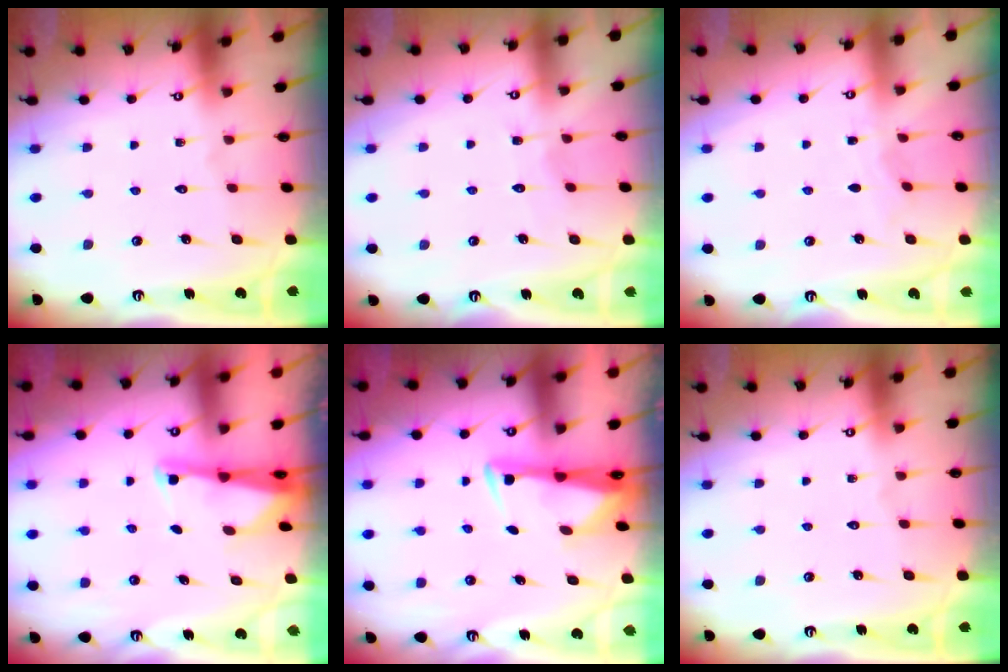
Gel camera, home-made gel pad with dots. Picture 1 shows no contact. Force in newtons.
{"total": 4.0, "press": 3.9, "slide": 0.4}
{"total": 3.3, "press": 3.3, "slide": 0.1}
{"total": 2.9, "press": 2.8, "slide": 0.5}
{"total": 2.9, "press": 2.8, "slide": 0.9}
{"total": 0.0}